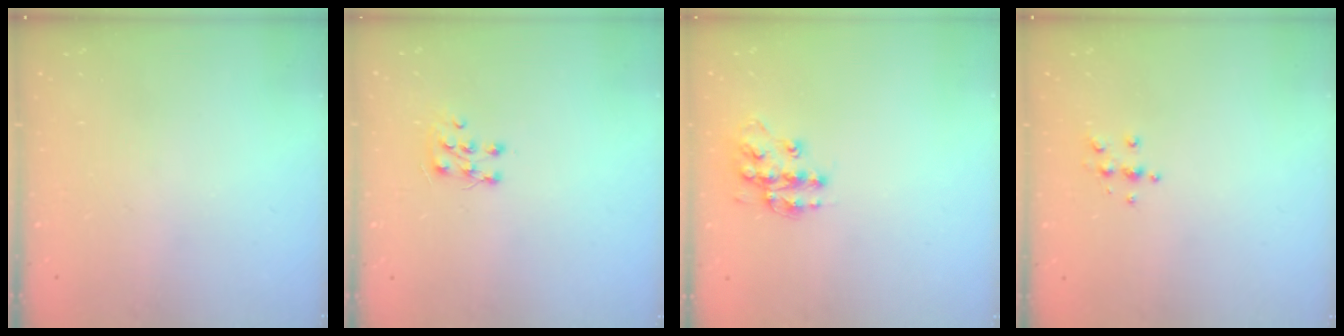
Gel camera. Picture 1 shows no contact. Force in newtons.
{"total": 6.8, "press": 6.7, "slide": 0.6}
{"total": 12.6, "press": 12.5, "slide": 0.9}
{"total": 5.1, "press": 5.1, "slide": 0.3}